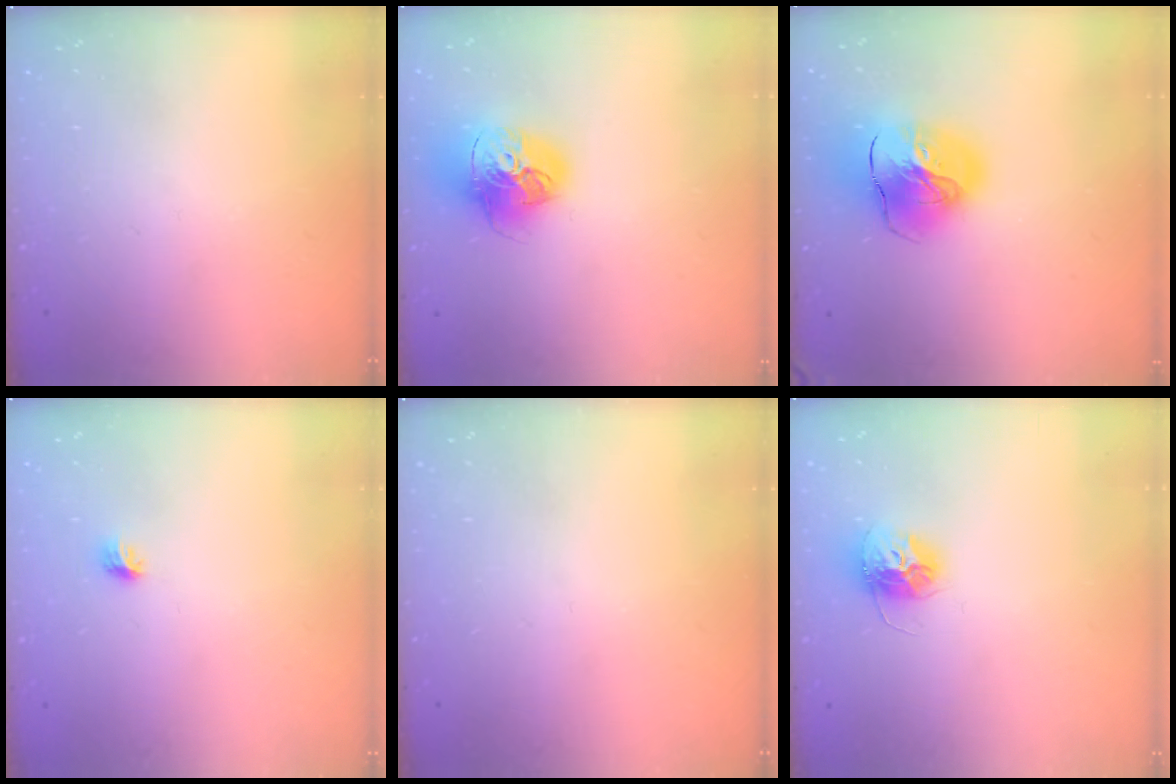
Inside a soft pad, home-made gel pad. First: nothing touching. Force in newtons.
{"total": 17.5, "press": 17.4, "slide": 1.9}
{"total": 17.4, "press": 17.2, "slide": 2.3}
{"total": 4.2, "press": 4.1, "slide": 1.0}
{"total": 0.0}
{"total": 12.4, "press": 12.4, "slide": 1.0}